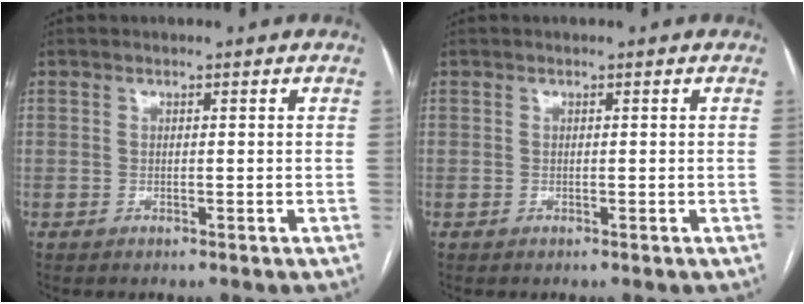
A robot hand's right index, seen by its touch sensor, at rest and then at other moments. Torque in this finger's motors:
{"motor_torque": [-0.01, 0.01, 0.00, 0.00]}